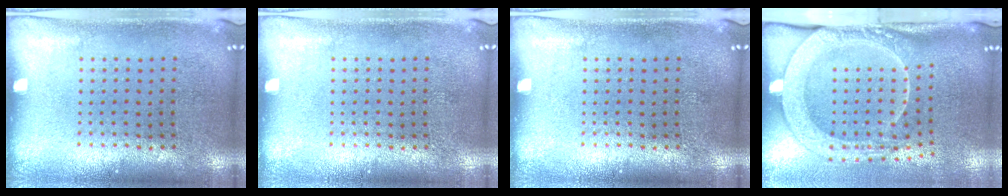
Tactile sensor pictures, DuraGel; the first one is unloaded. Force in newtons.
{"total": 0.0}
{"total": 0.0}
{"total": 2.7, "press": 2.1, "slide": 1.7}